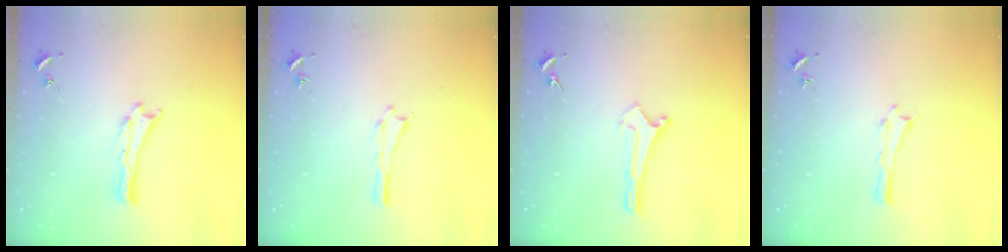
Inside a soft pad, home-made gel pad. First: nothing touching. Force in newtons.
{"total": 0.0}
{"total": 0.0}
{"total": 0.0}